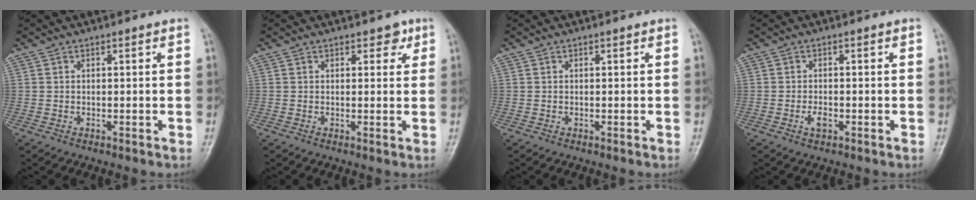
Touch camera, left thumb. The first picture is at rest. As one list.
[{"total": 2.6, "force": [1.5, 1.7, 1.2], "torque": [0.006, -0.005, 0.016]}, {"total": 0.0}, {"total": 2.1, "force": [-0.8, 1.2, 1.5], "torque": [-0.027, 0.001, -0.015]}]